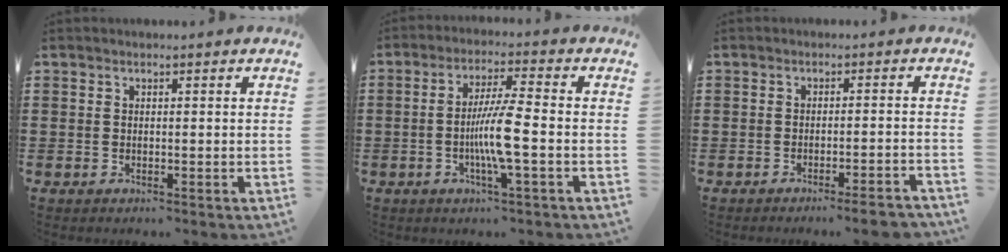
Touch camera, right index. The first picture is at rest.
{"total": 7.4, "force": [-1.8, 0.3, 7.2], "torque": [-0.143, -0.011, -0.042]}
{"total": 3.4, "force": [-2.8, -0.3, 2.0], "torque": [-0.031, -0.009, -0.051]}